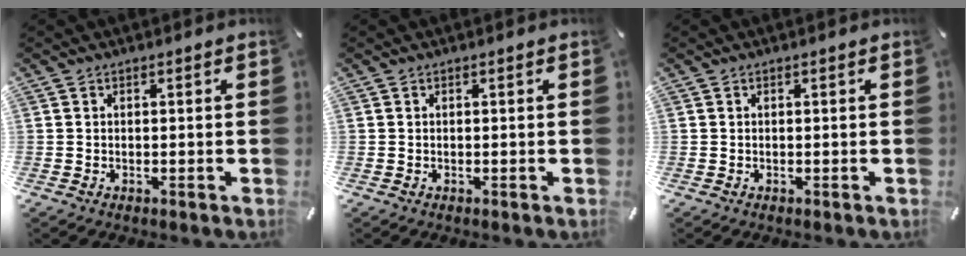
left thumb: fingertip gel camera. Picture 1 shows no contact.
{"total": 0.0}
{"total": 0.0}